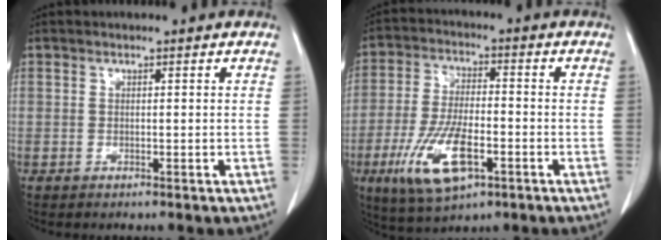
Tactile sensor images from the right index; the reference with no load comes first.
{"total": 11.9, "force": [-4.8, 4.5, 9.9], "torque": [-0.204, -0.009, -0.081]}